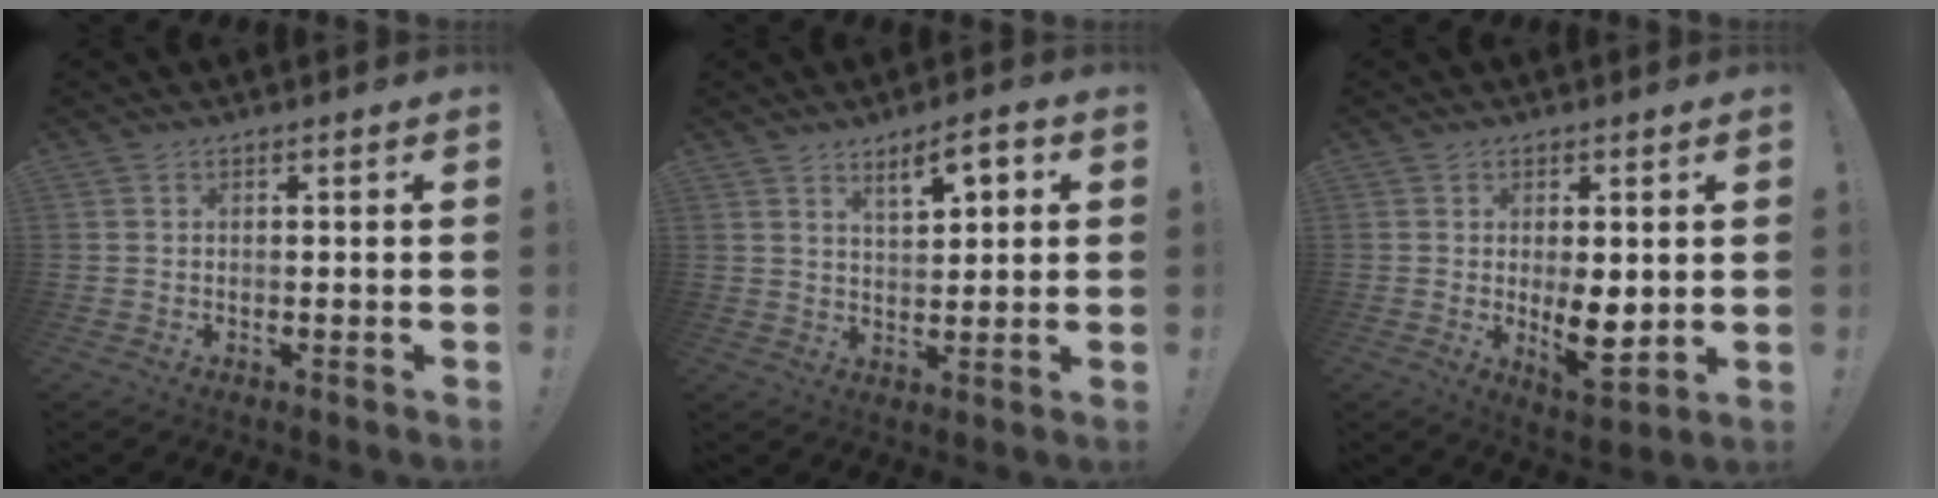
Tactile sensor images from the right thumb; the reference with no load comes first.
{"total": 7.3, "force": [3.9, 2.5, 5.7], "torque": [-0.076, -0.020, 0.061]}
{"total": 8.3, "force": [0.3, 3.5, 7.5], "torque": [-0.107, -0.015, 0.010]}